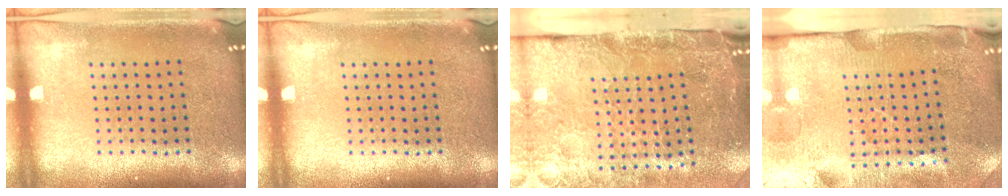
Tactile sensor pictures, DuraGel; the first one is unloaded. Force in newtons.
{"total": 0.0}
{"total": 4.9, "press": 3.7, "slide": 3.3}
{"total": 4.5, "press": 3.7, "slide": 2.7}